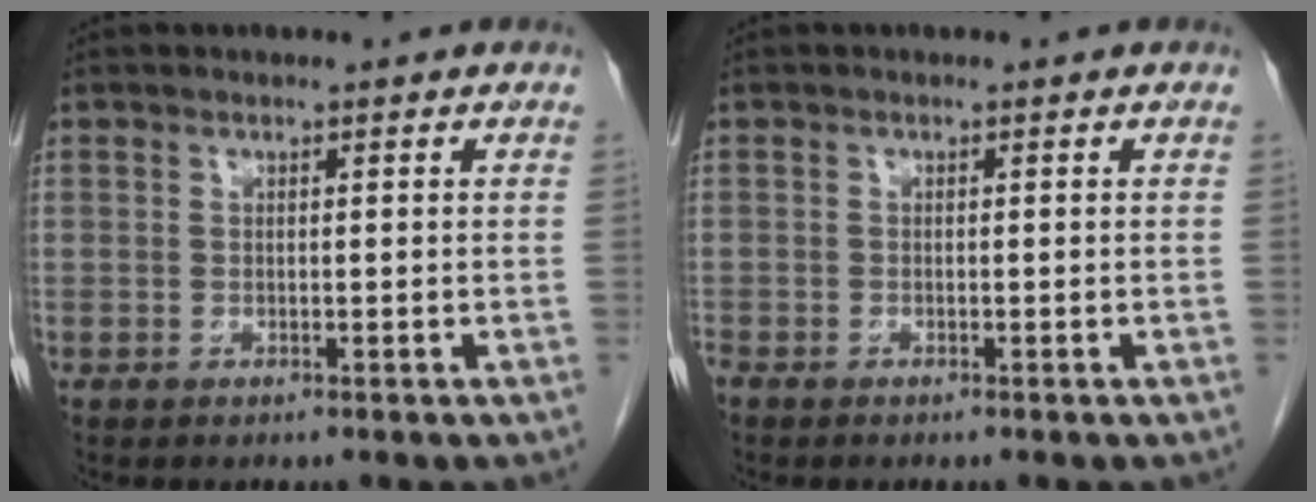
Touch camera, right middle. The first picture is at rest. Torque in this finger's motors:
{"motor_torque": [0.96, -1.18, 0.17, 0.10]}